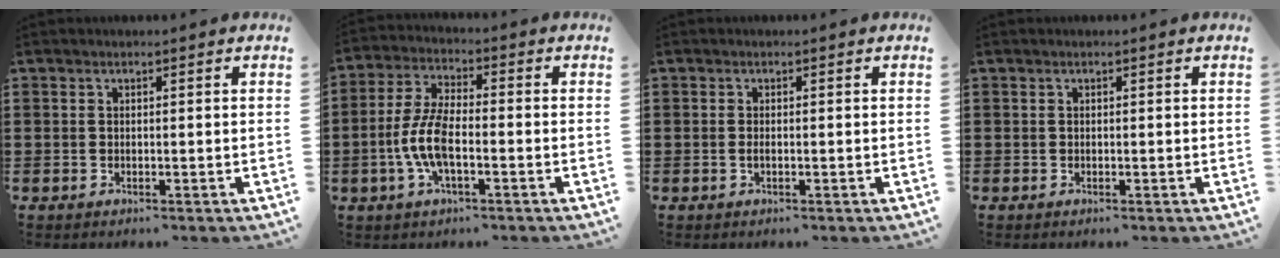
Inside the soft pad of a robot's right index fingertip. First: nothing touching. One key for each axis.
{"total": 7.4, "fx": -1.9, "fy": 2.9, "fz": 6.5, "tx": -0.154, "ty": -0.007, "tz": -0.043}
{"total": 0.6, "fx": -0.1, "fy": 0.1, "fz": 0.6, "tx": -0.011, "ty": -0.004, "tz": -0.002}
{"total": 0.0}